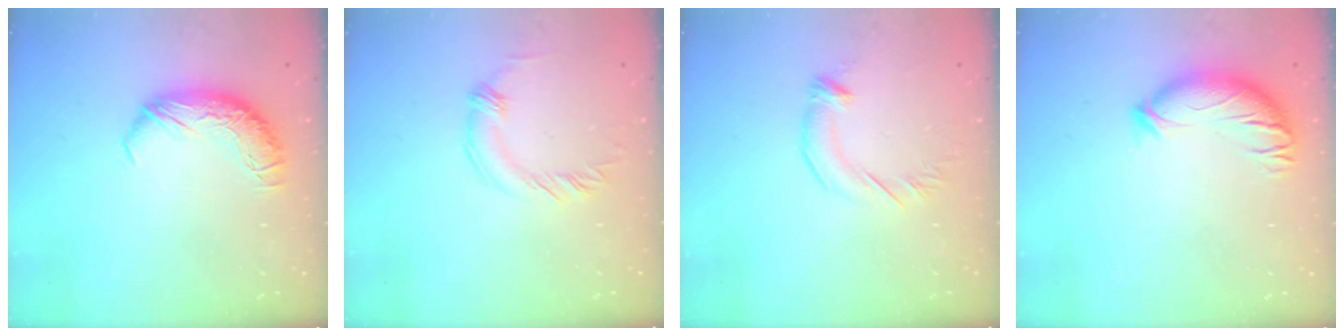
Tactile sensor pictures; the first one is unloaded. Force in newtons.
{"total": 2.0, "press": 2.0, "slide": 0.4}
{"total": 2.9, "press": 2.9, "slide": 0.5}
{"total": 2.8, "press": 2.0, "slide": 2.0}